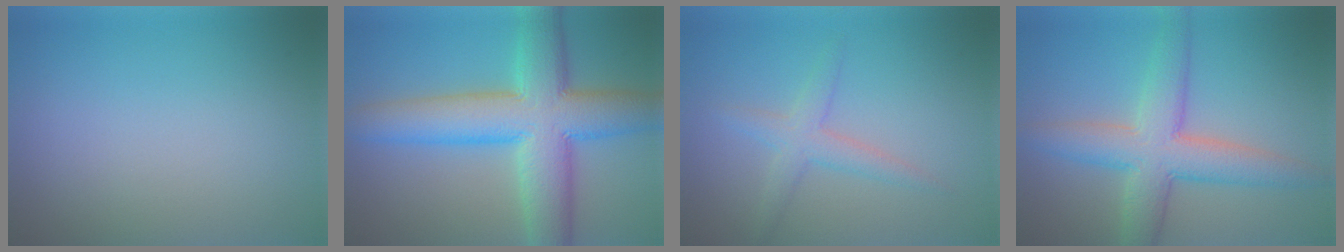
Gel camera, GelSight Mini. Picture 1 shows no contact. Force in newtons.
{"total": 10.5, "press": 10.5, "slide": 0.3}
{"total": 2.5, "press": 2.5, "slide": 0.0}
{"total": 6.5, "press": 6.5, "slide": 0.4}